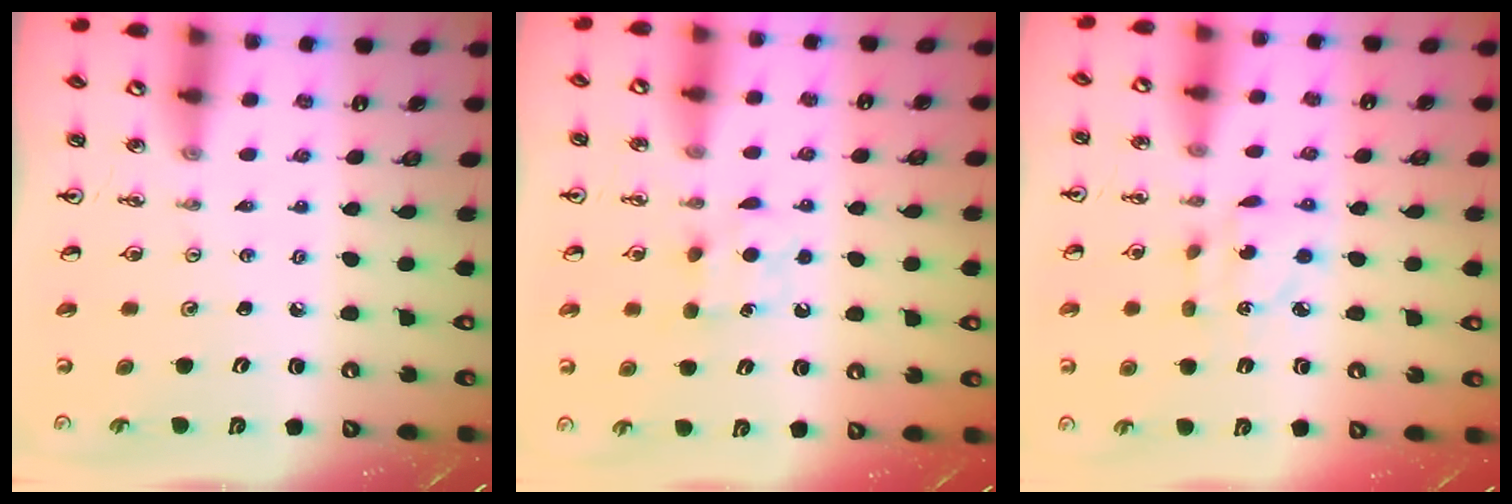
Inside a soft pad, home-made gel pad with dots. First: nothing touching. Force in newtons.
{"total": 7.2, "press": 7.2, "slide": 0.7}
{"total": 4.9, "press": 4.9, "slide": 0.4}